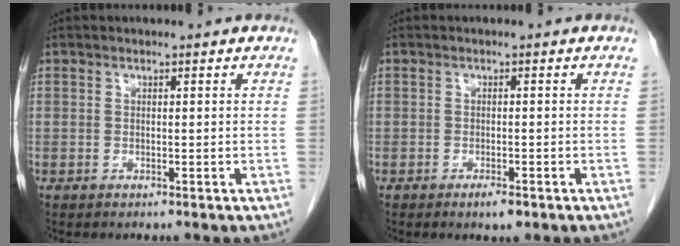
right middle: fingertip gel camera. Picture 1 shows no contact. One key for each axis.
{"total": 0.7, "fx": -0.5, "fy": 0.1, "fz": 0.5, "tx": -0.012, "ty": -0.003, "tz": -0.005}